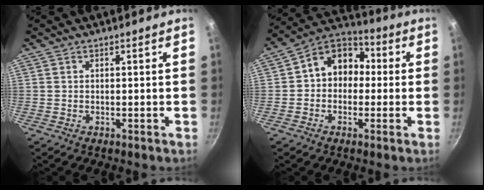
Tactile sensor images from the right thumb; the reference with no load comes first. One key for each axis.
{"total": 11.1, "fx": 0.4, "fy": 9.0, "fz": 6.5, "tx": -0.056, "ty": 0.036, "tz": -0.020}